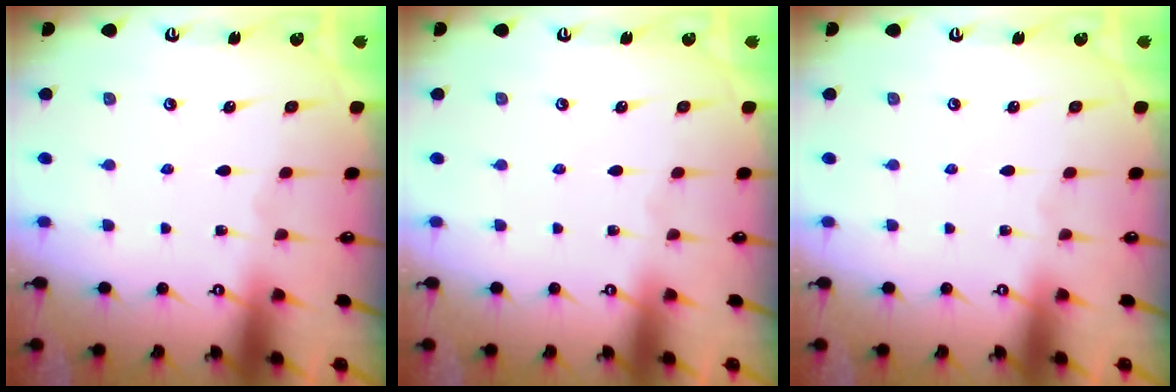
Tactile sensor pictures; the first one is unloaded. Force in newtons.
{"total": 0.0}
{"total": 0.0}